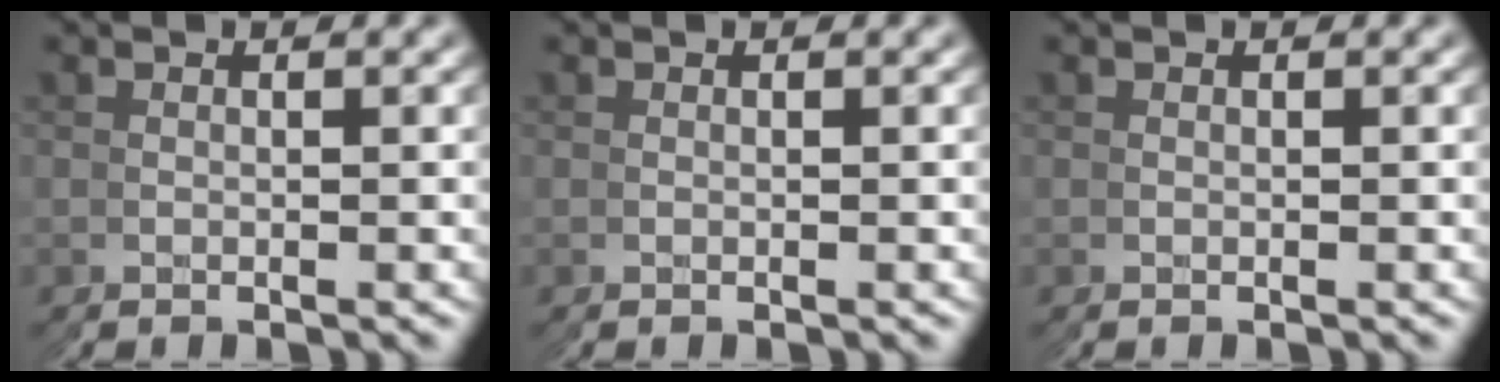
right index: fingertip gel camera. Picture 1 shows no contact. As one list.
[{"total": 0.0}, {"total": 0.0}]